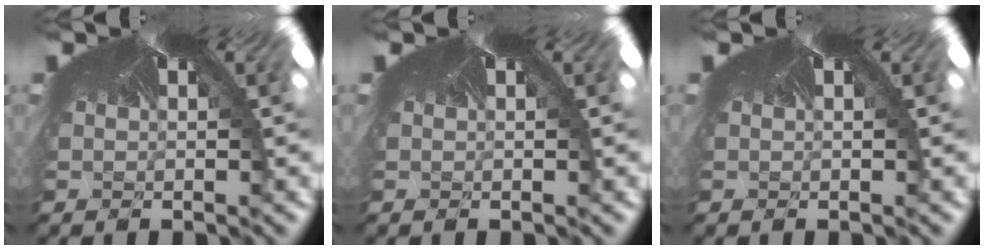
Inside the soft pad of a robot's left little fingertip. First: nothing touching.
{"total": 0.0}
{"total": 0.0}